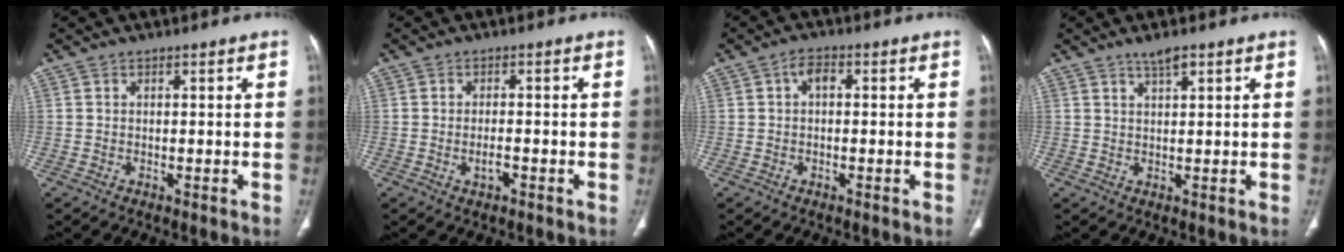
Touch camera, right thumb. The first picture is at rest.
{"total": 2.3, "force": [-1.0, 0.9, 1.9], "torque": [-0.036, 0.004, -0.017]}
{"total": 2.4, "force": [0.2, 1.5, 2.0], "torque": [-0.029, 0.008, -0.005]}
{"total": 2.5, "force": [1.8, 0.4, 1.8], "torque": [-0.033, -0.008, 0.032]}